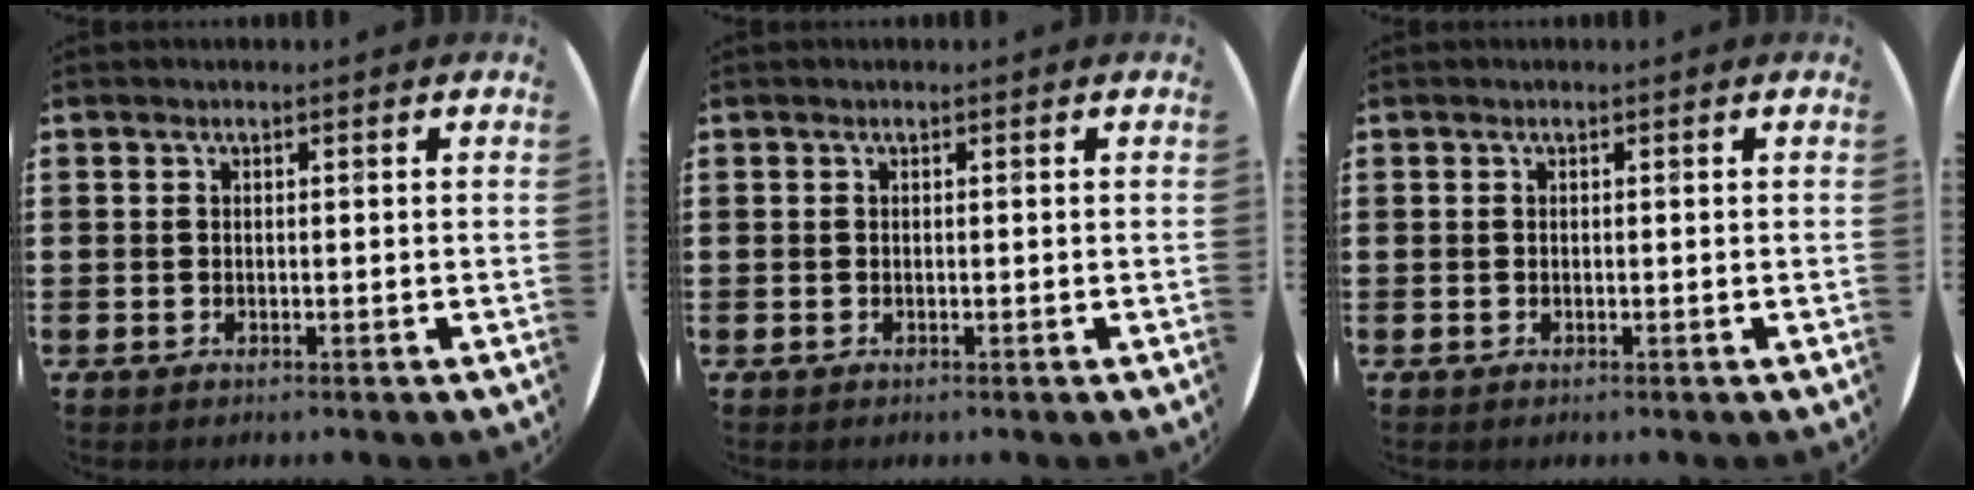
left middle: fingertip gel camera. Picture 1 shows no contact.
{"total": 0.0}
{"total": 0.0}